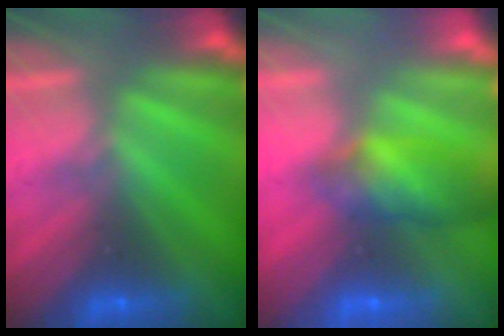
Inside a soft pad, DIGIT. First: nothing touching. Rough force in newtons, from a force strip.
{"total": 9.3}